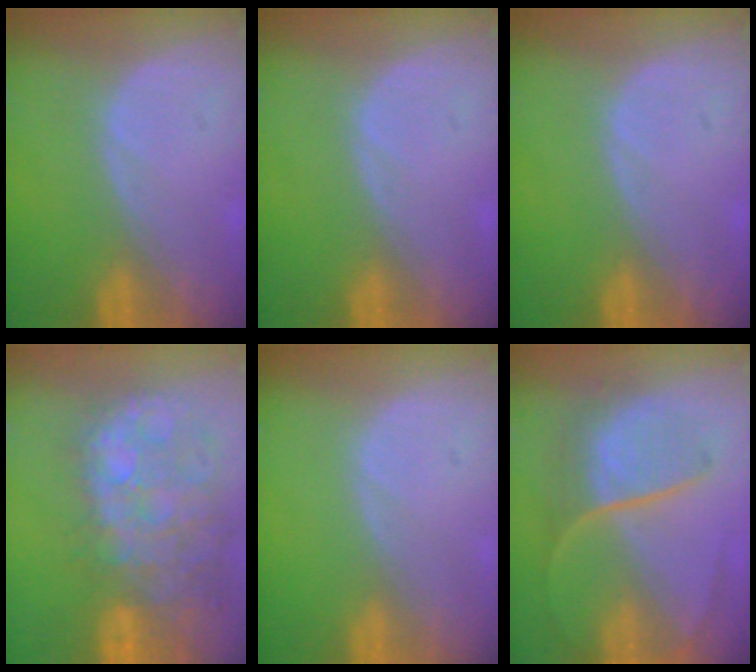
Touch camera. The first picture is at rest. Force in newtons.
{"total": 0.0}
{"total": 0.0}
{"total": 14.0, "press": 11.6, "slide": 7.9}
{"total": 0.0}
{"total": 8.7, "press": 7.5, "slide": 4.5}